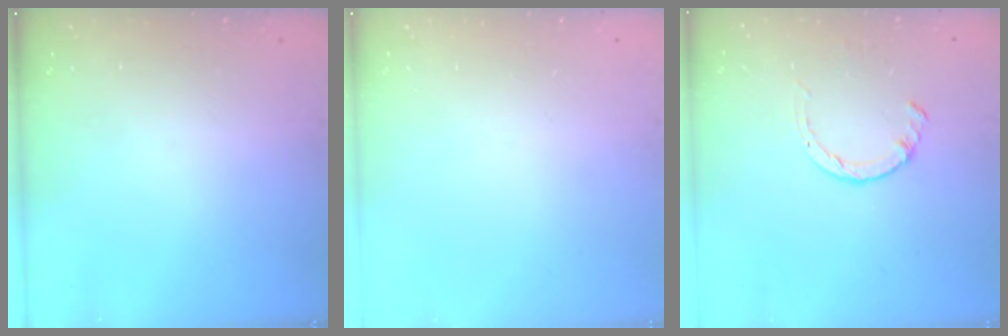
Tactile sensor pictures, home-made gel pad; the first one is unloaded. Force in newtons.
{"total": 0.0}
{"total": 1.4, "press": 1.4, "slide": 0.3}